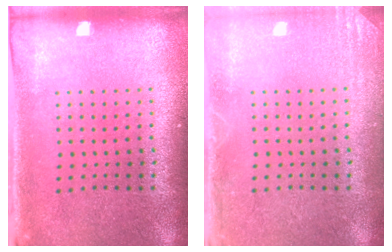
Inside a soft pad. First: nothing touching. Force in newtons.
{"total": 1.8, "press": 1.8, "slide": 0.2}